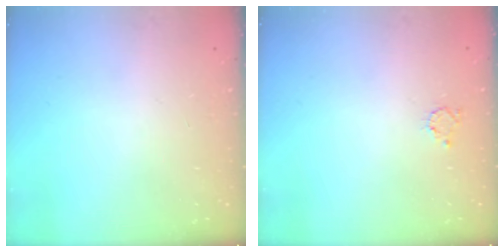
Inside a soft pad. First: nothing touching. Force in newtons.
{"total": 2.4, "press": 2.4, "slide": 0.4}